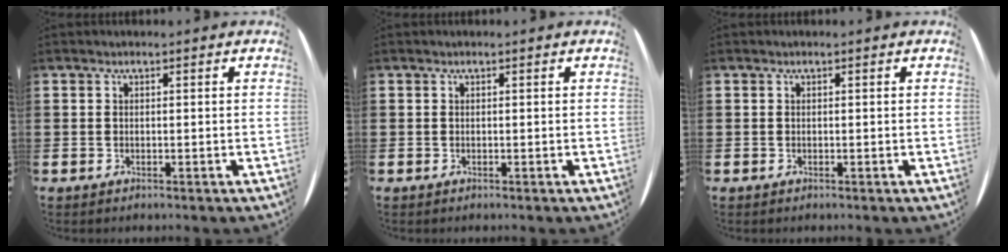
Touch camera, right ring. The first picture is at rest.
{"total": 0.0}
{"total": 0.0}